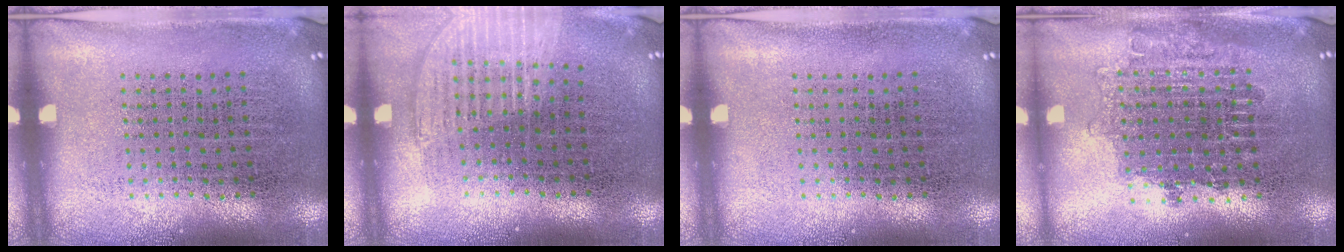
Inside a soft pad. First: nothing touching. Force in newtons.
{"total": 1.2, "press": 1.1, "slide": 0.4}
{"total": 0.0}
{"total": 1.7, "press": 1.4, "slide": 1.0}